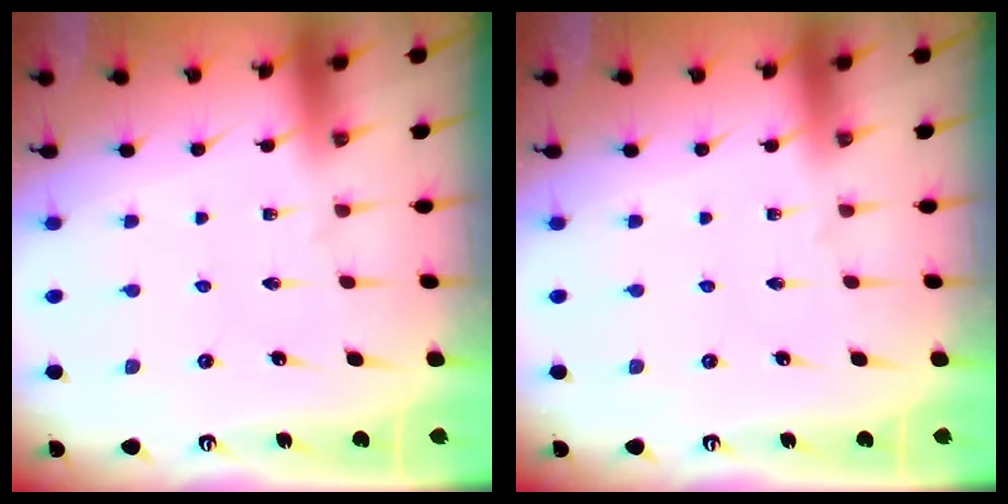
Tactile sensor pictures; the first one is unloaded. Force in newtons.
{"total": 0.0}